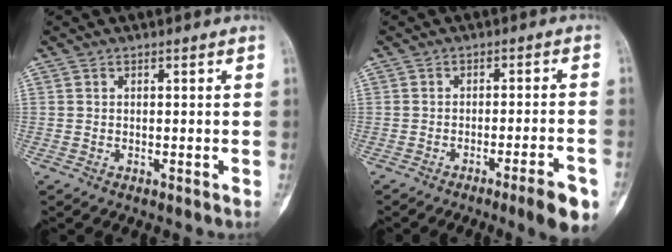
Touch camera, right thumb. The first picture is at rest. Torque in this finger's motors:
{"motor_torque": [0.07, 0.09, -0.09, 0.08, 0.05]}